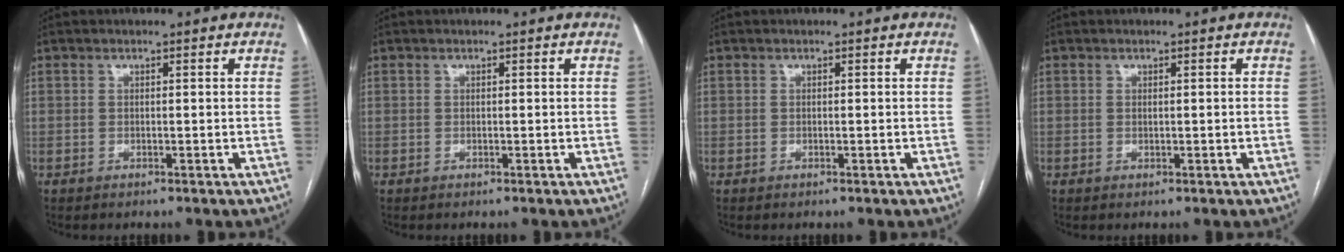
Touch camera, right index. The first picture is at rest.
{"total": 0.0}
{"total": 0.0}
{"total": 0.7, "force": [0.0, 0.1, 0.7], "torque": [-0.016, -0.001, 0.004]}